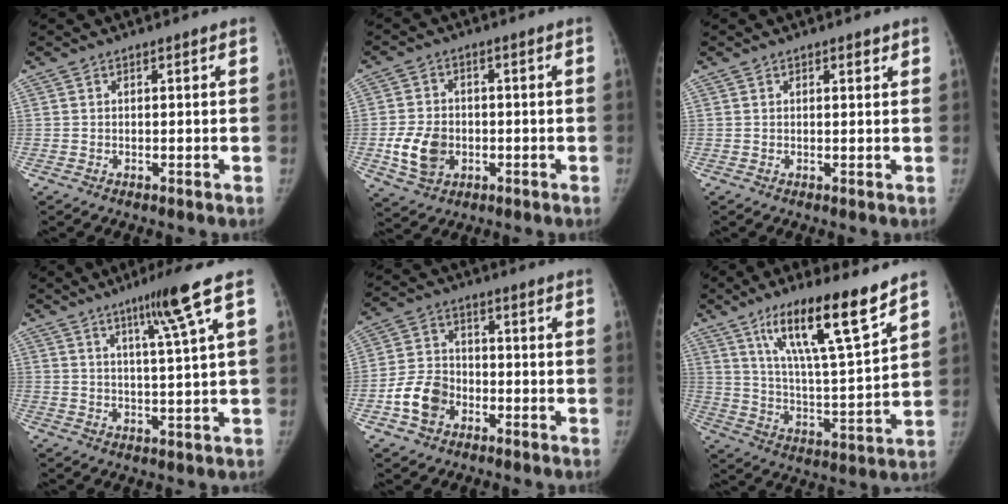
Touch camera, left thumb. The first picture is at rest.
{"total": 8.3, "force": [-2.0, 6.3, 5.0], "torque": [-0.079, 0.008, -0.030]}
{"total": 0.9, "force": [0.6, 0.4, 0.6], "torque": [-0.001, -0.001, 0.006]}
{"total": 8.3, "force": [4.2, -1.2, 7.1], "torque": [-0.116, -0.022, 0.072]}
{"total": 8.2, "force": [-3.6, 6.2, 4.1], "torque": [-0.065, 0.025, -0.068]}
{"total": 17.4, "force": [11.3, 2.4, 13.0], "torque": [-0.204, -0.063, 0.198]}